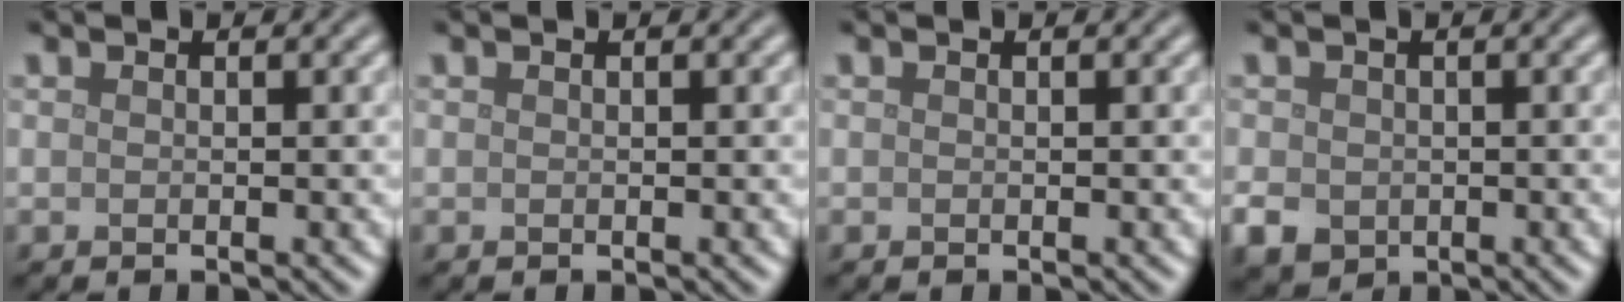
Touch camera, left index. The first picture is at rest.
{"total": 0.0}
{"total": 0.0}
{"total": 3.0, "force": [-0.8, 2.5, 1.4], "torque": [-0.034, -0.010, -0.016]}